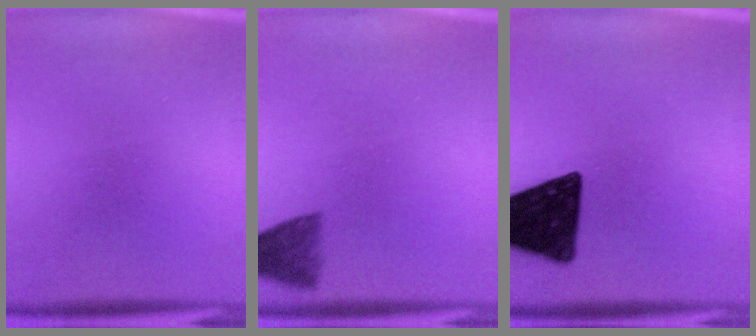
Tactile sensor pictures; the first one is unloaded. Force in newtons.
{"total": 4.8}
{"total": 16.6}